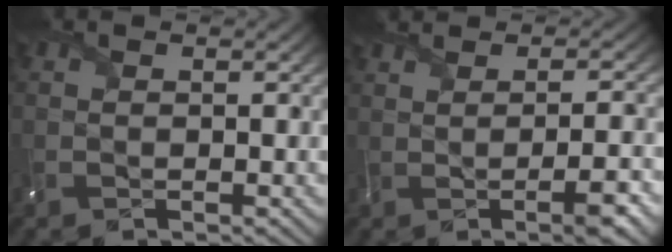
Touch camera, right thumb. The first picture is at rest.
{"total": 3.4, "force": [-0.3, 0.3, 3.3], "torque": [-0.040, 0.013, -0.008]}